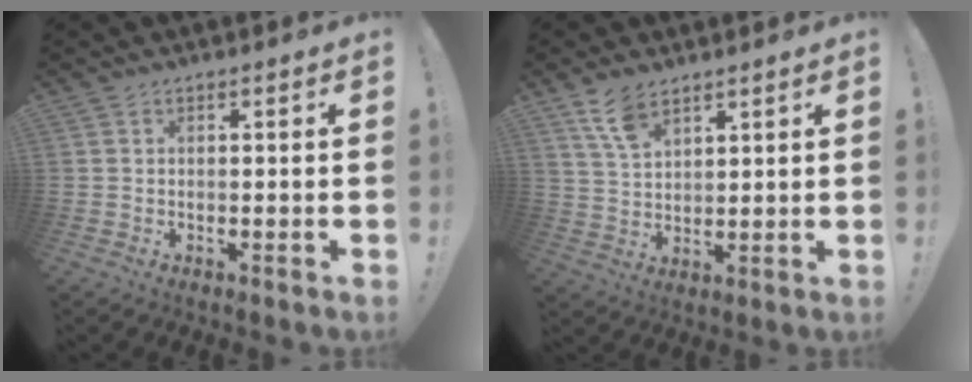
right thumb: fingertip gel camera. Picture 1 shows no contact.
{"total": 7.7, "force": [5.4, 3.5, 4.3], "torque": [-0.081, -0.021, 0.102]}